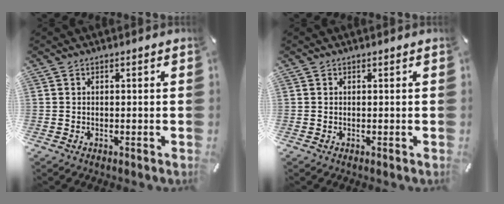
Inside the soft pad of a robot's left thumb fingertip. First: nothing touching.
{"total": 0.0}